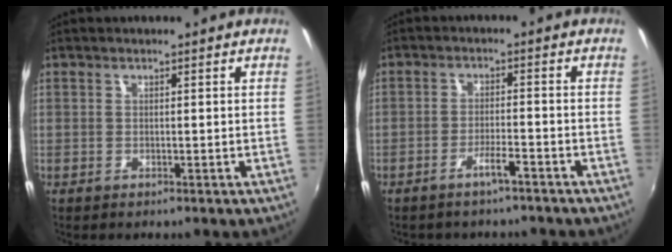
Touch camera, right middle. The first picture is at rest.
{"total": 3.2, "force": [-2.7, 0.4, 1.8], "torque": [-0.047, 0.004, -0.042]}